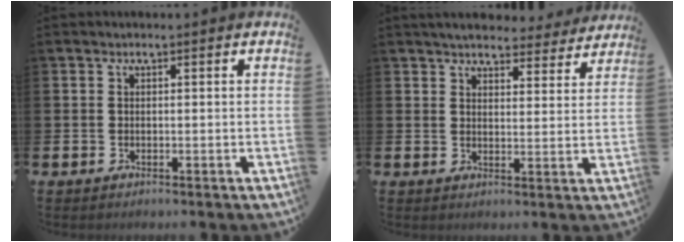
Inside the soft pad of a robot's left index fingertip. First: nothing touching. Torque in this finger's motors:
{"motor_torque": [0.73, -1.41, -0.04, 0.06]}